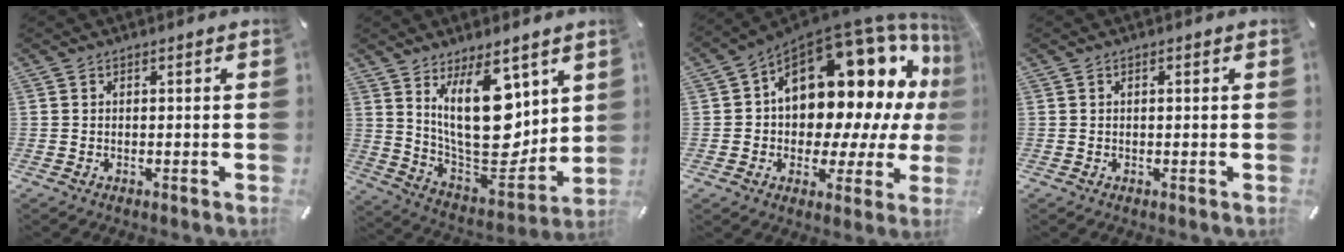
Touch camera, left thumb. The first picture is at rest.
{"total": 22.6, "force": [8.1, 11.2, 18.0], "torque": [-0.335, -0.070, 0.142]}
{"total": 18.9, "force": [7.1, 11.6, 13.1], "torque": [-0.180, -0.076, 0.122]}
{"total": 0.6, "force": [0.1, 0.2, 0.6], "torque": [-0.011, 0.002, 0.000]}